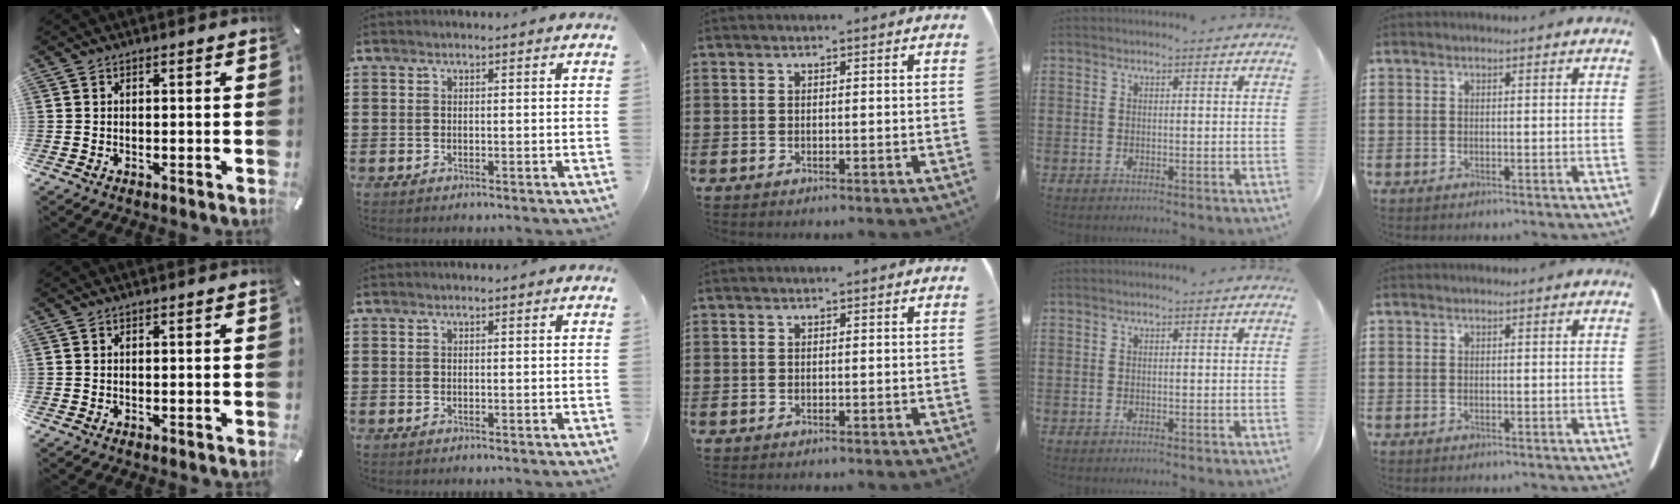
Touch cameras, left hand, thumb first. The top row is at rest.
{}